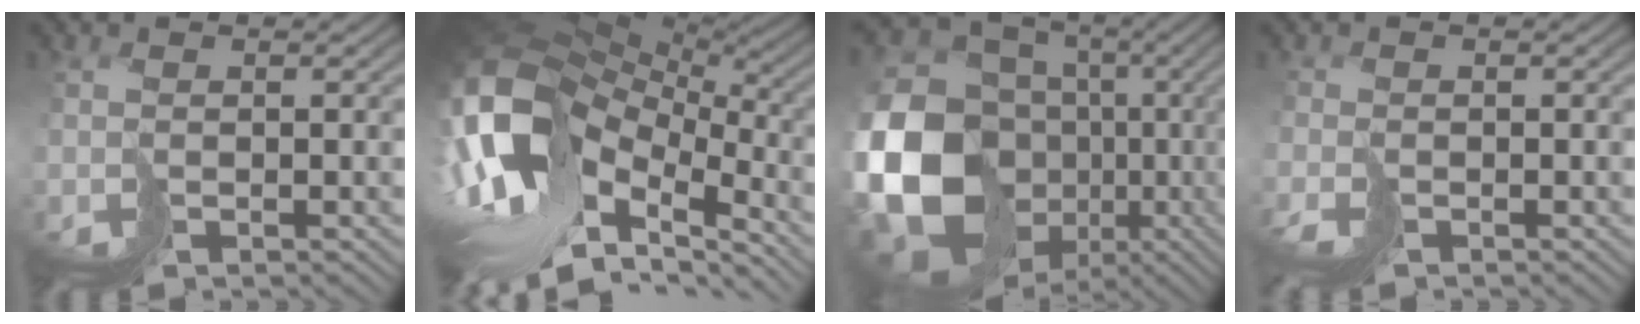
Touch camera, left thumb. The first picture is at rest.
{"total": 17.7, "force": [-3.6, 11.3, 13.1], "torque": [-0.281, -0.021, -0.040]}
{"total": 23.8, "force": [-3.6, 21.0, 10.5], "torque": [-0.297, -0.053, -0.090]}
{"total": 1.9, "force": [-1.6, 0.9, 0.5], "torque": [-0.012, -0.009, -0.036]}